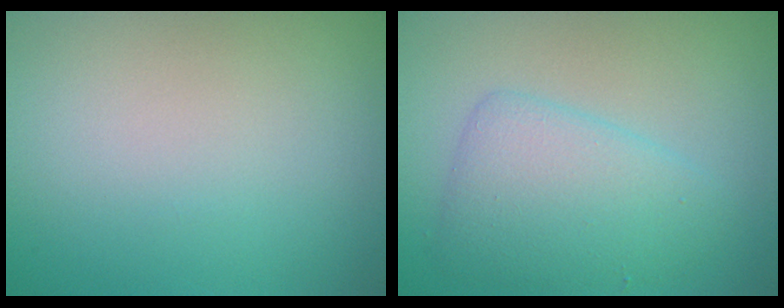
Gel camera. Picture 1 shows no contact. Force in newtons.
{"total": 4.2, "press": 4.2, "slide": 0.3}